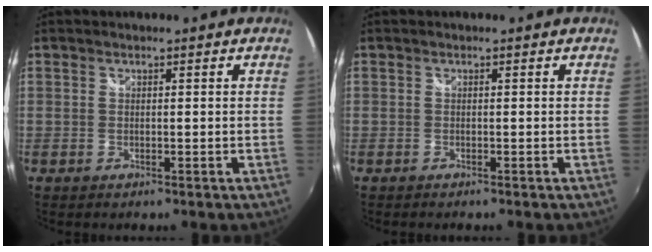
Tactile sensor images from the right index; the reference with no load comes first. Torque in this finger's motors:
{"motor_torque": [-0.31, 0.16, 0.01, -0.01]}